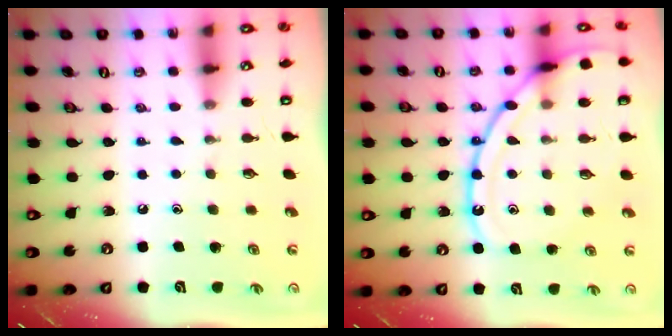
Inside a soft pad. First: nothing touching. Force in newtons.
{"total": 15.8, "press": 15.7, "slide": 1.5}